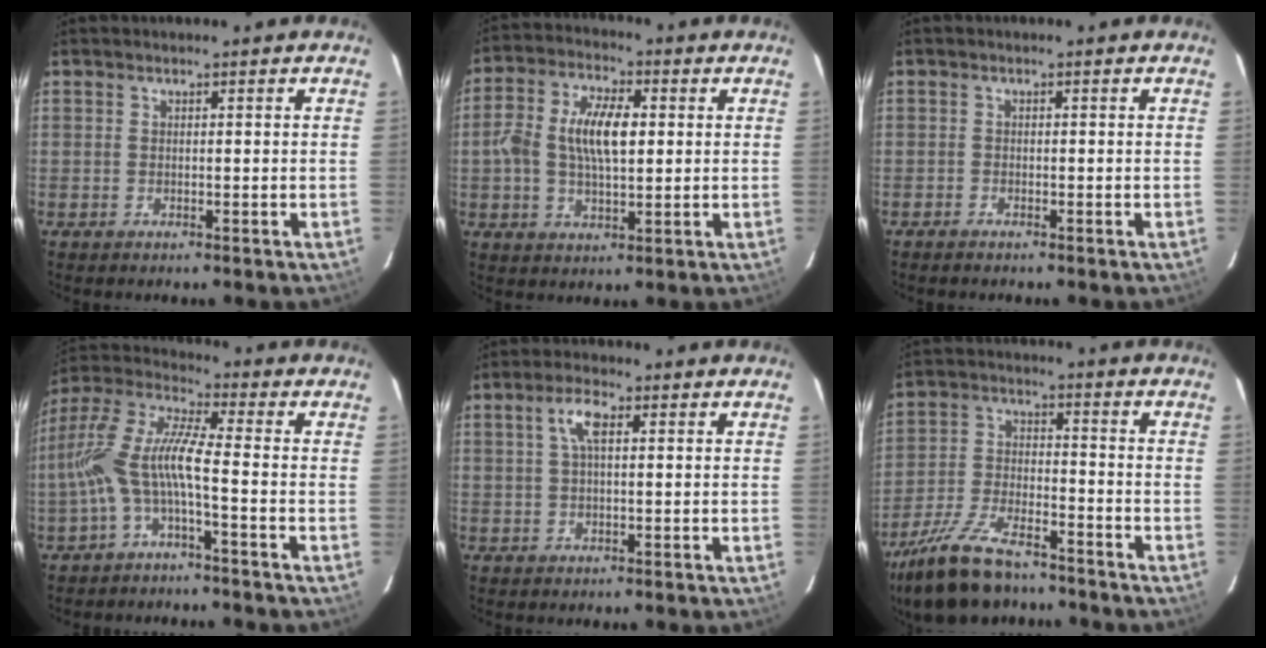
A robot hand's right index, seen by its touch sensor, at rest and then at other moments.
{"total": 10.1, "force": [0.8, 4.8, 8.9], "torque": [-0.175, 0.015, 0.012]}
{"total": 0.9, "force": [-0.9, 0.3, 0.2], "torque": [-0.011, 0.002, -0.018]}
{"total": 11.1, "force": [-3.0, 1.5, 10.6], "torque": [-0.228, 0.011, -0.062]}
{"total": 4.1, "force": [1.2, 1.4, 3.6], "torque": [-0.072, 0.011, 0.022]}
{"total": 16.6, "force": [-13.2, 5.7, 8.4], "torque": [-0.188, -0.026, -0.236]}